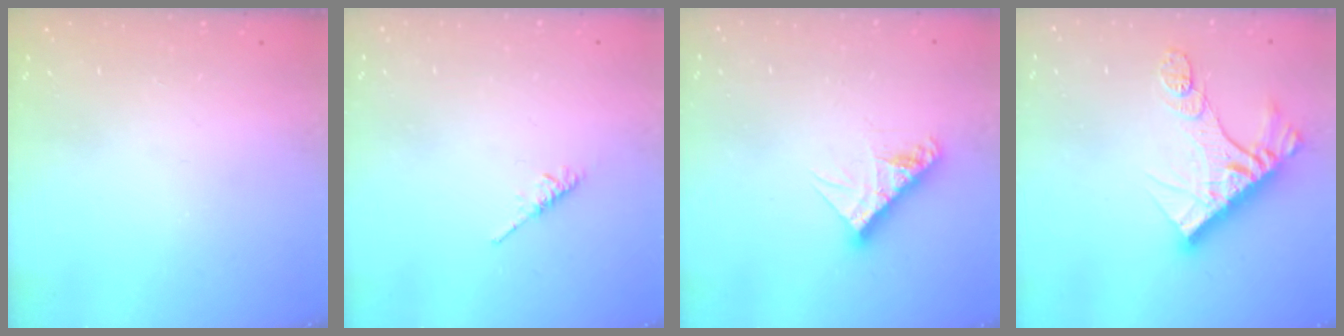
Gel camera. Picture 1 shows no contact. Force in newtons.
{"total": 3.3, "press": 3.2, "slide": 0.5}
{"total": 9.8, "press": 9.8, "slide": 0.7}
{"total": 13.2, "press": 13.1, "slide": 1.2}